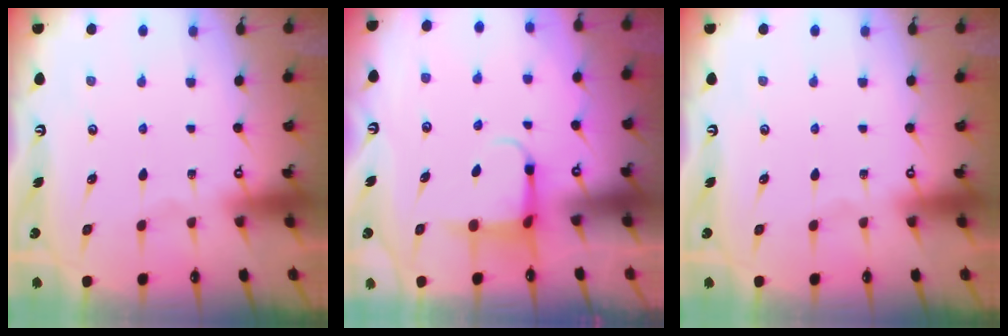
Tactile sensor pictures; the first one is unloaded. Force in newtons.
{"total": 4.2, "press": 4.1, "slide": 1.1}
{"total": 0.0}